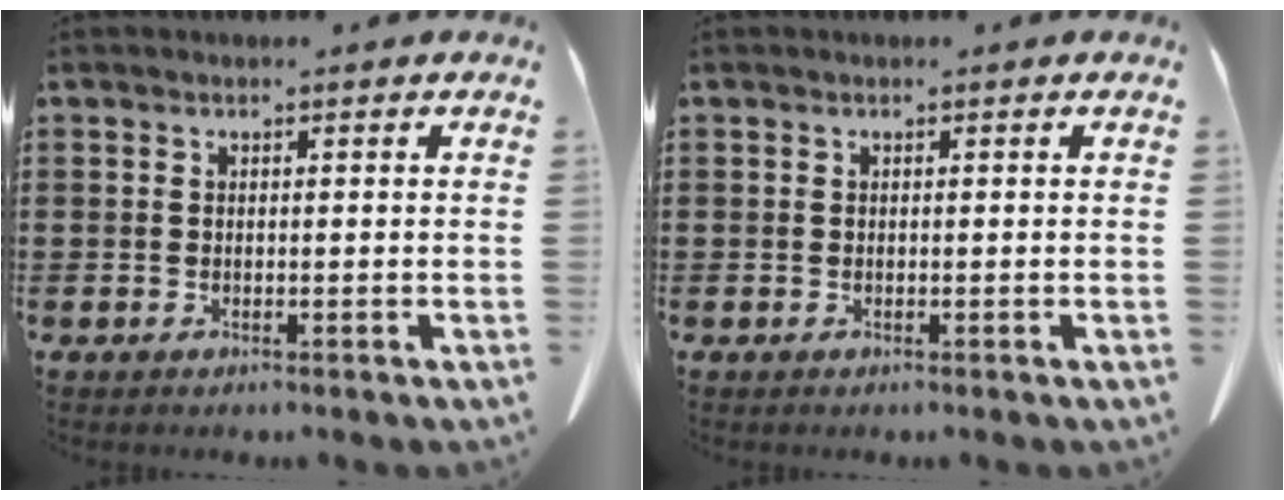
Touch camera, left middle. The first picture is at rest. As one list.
[{"total": 0.0}]